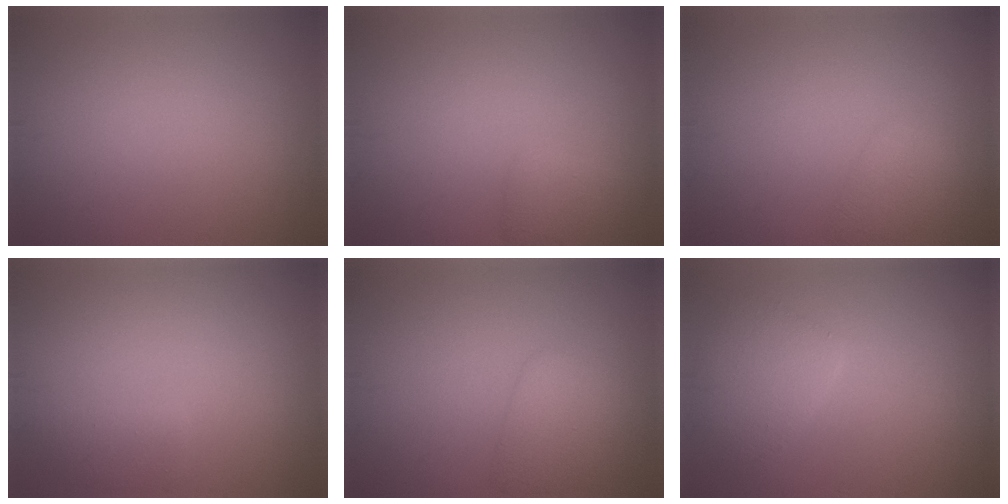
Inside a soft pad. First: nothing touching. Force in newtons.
{"total": 1.6, "press": 1.6, "slide": 0.1}
{"total": 1.8, "press": 1.8, "slide": 0.1}
{"total": 1.5, "press": 1.5, "slide": 0.1}
{"total": 2.6, "press": 2.6, "slide": 0.0}
{"total": 3.0, "press": 3.0, "slide": 0.2}